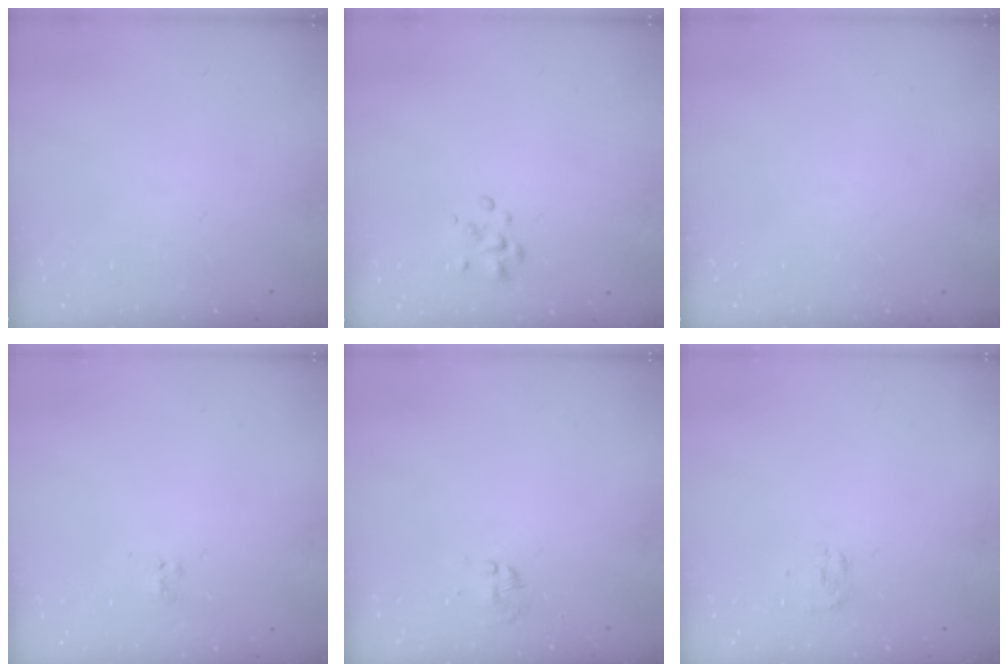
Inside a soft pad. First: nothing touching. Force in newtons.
{"total": 2.8, "press": 2.7, "slide": 0.6}
{"total": 0.0}
{"total": 1.5, "press": 1.3, "slide": 0.9}
{"total": 0.0}
{"total": 2.6, "press": 2.5, "slide": 0.8}